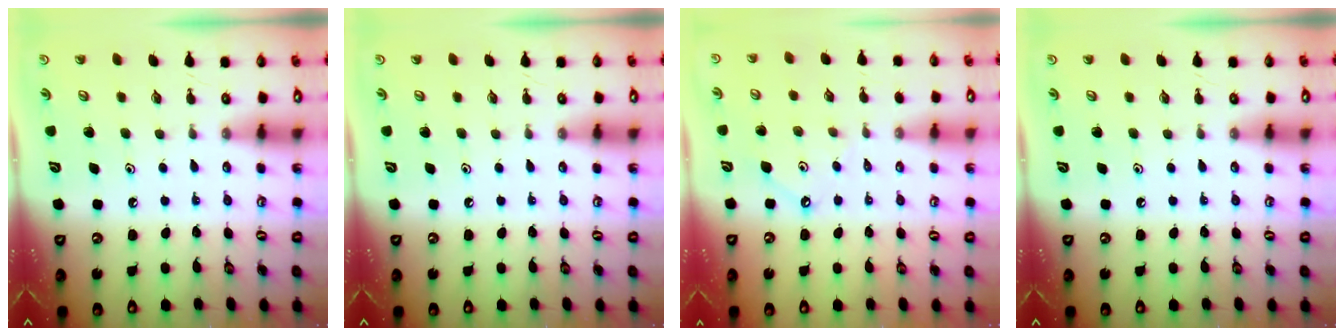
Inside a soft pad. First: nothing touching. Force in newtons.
{"total": 0.0}
{"total": 3.5, "press": 3.5, "slide": 0.1}
{"total": 0.0}